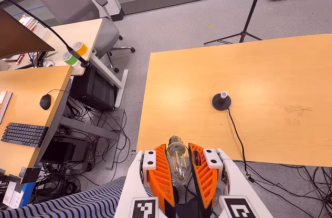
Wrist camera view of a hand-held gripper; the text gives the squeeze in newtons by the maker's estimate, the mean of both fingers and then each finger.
{"total": 21.2, "left": 23.6, "right": 18.8}